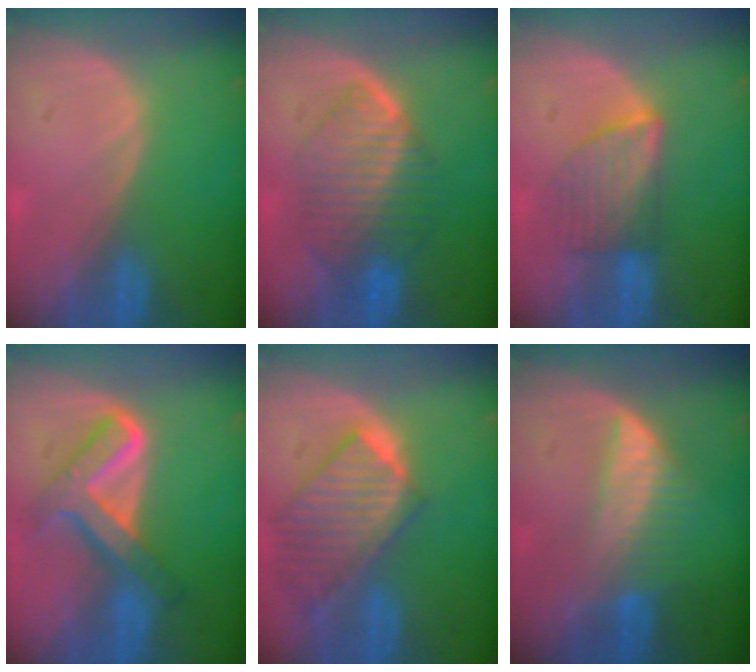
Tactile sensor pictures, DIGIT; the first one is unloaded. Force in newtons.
{"total": 7.8, "press": 7.8, "slide": 0.3}
{"total": 6.0, "press": 6.0, "slide": 1.0}
{"total": 7.7, "press": 7.7, "slide": 0.5}
{"total": 10.0, "press": 8.8, "slide": 4.7}
{"total": 6.5, "press": 5.8, "slide": 2.9}